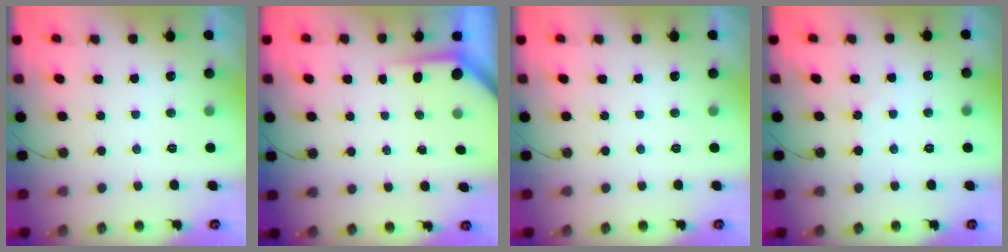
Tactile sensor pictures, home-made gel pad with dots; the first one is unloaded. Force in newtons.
{"total": 3.6, "press": 3.6, "slide": 0.3}
{"total": 0.0}
{"total": 3.4, "press": 3.3, "slide": 0.6}